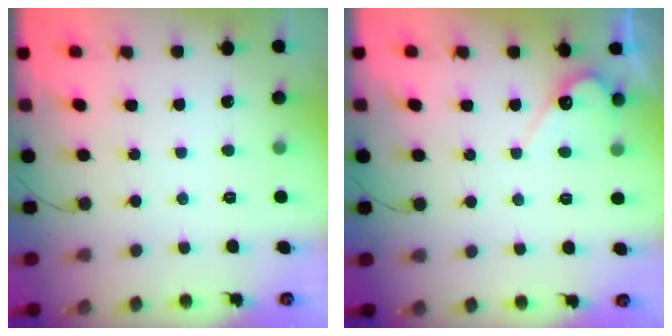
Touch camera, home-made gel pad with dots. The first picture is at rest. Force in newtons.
{"total": 5.5, "press": 5.5, "slide": 0.3}